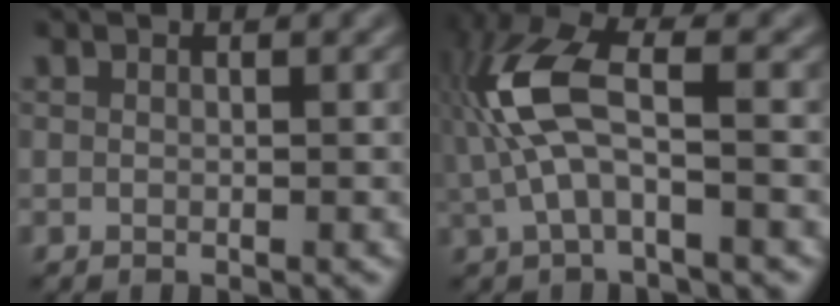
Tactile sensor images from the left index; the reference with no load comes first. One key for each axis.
{"total": 7.6, "fx": 0.3, "fy": 3.1, "fz": 7.0, "tx": -0.169, "ty": 0.027, "tz": -0.005}